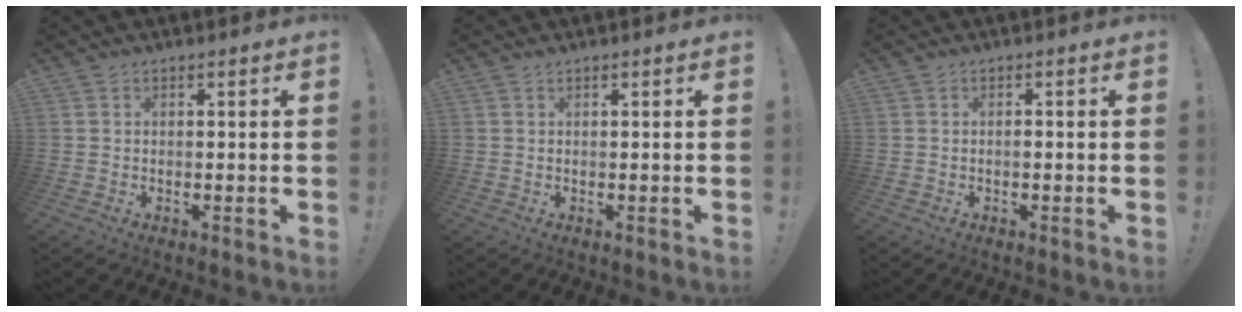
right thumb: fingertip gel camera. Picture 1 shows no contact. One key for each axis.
{"total": 0.0}
{"total": 0.7, "fx": -0.4, "fy": 0.3, "fz": 0.4, "tx": -0.007, "ty": 0.001, "tz": -0.009}